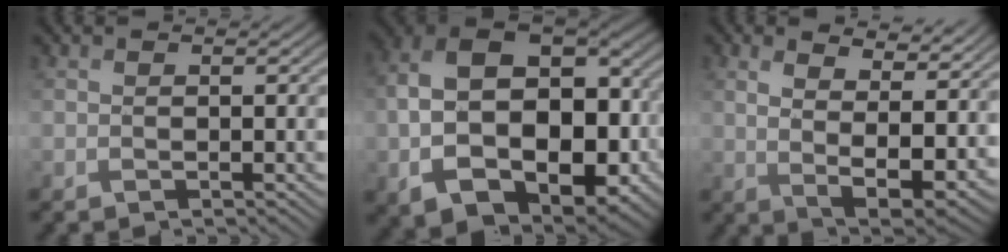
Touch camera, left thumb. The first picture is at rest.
{"total": 17.8, "force": [-2.4, 12.3, 12.6], "torque": [-0.250, -0.032, -0.007]}
{"total": 12.1, "force": [5.3, 5.5, 9.4], "torque": [-0.163, 0.001, 0.082]}